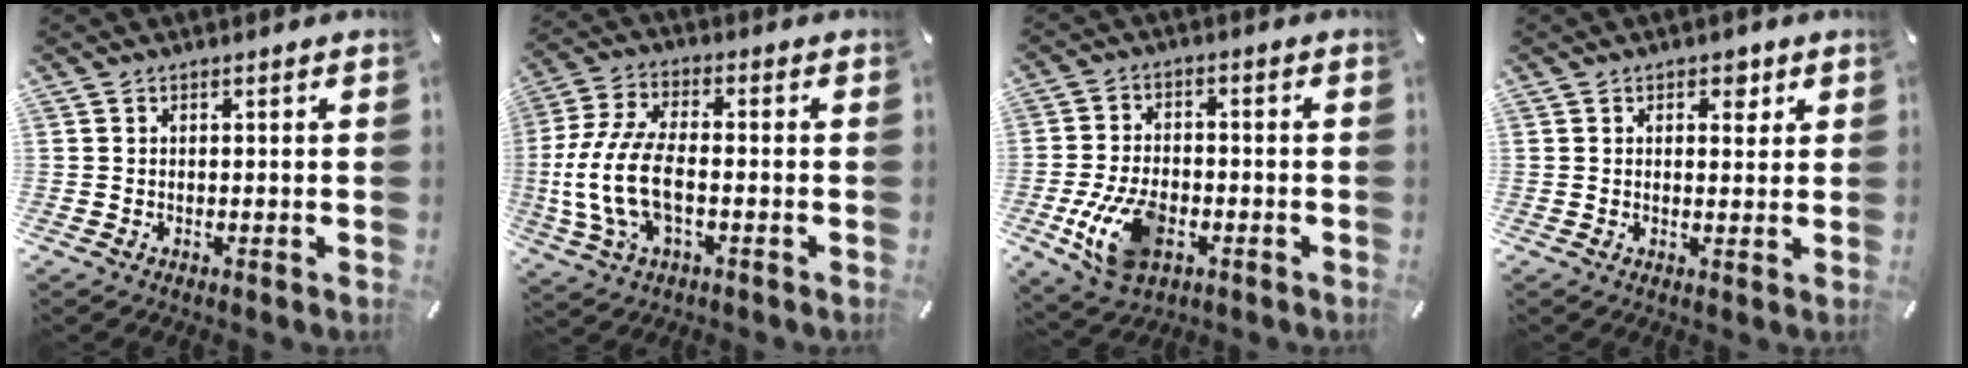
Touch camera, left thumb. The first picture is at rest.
{"total": 13.0, "force": [-2.7, 6.7, 10.8], "torque": [-0.238, -0.009, -0.049]}
{"total": 12.0, "force": [-3.9, 7.6, 8.4], "torque": [-0.163, 0.000, -0.068]}
{"total": 3.2, "force": [1.5, 2.2, 1.8], "torque": [0.000, -0.010, 0.016]}